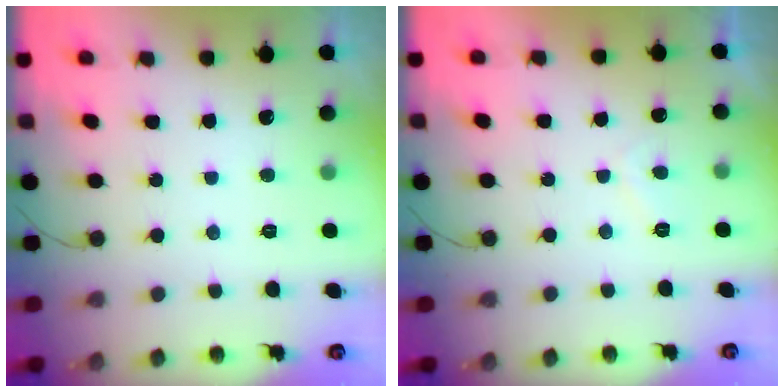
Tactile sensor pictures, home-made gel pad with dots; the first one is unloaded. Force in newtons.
{"total": 1.1, "press": 0.9, "slide": 0.6}